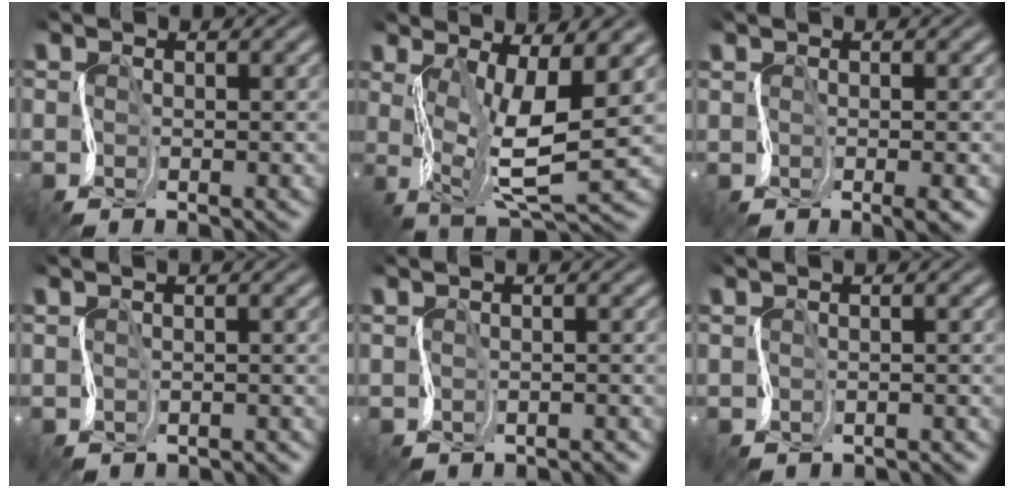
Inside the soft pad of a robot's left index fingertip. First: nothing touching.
{"total": 6.4, "force": [1.7, 1.5, 6.0], "torque": [-0.118, 0.001, 0.027]}
{"total": 1.3, "force": [0.4, -0.2, 1.2], "torque": [-0.016, 0.002, -0.001]}
{"total": 0.7, "force": [0.2, -0.3, -0.6], "torque": [0.023, 0.012, 0.002]}
{"total": 0.5, "force": [0.0, -0.3, -0.4], "torque": [0.019, 0.012, 0.001]}
{"total": 0.7, "force": [0.1, -0.3, -0.7], "torque": [0.023, 0.012, 0.002]}